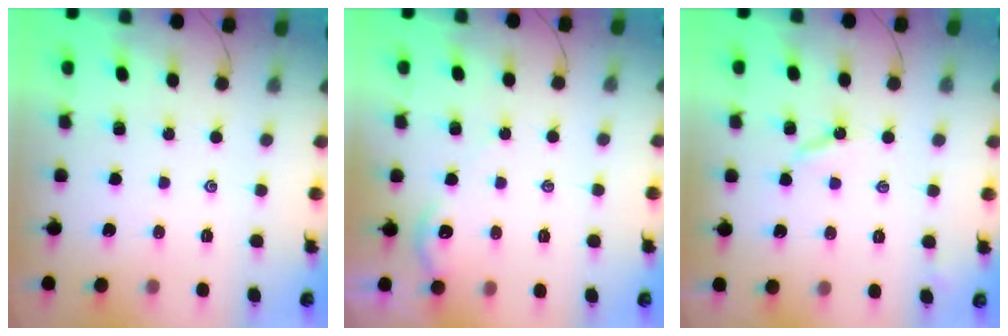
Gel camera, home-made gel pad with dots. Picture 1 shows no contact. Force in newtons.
{"total": 2.8, "press": 2.8, "slide": 0.3}
{"total": 4.4, "press": 4.3, "slide": 0.5}